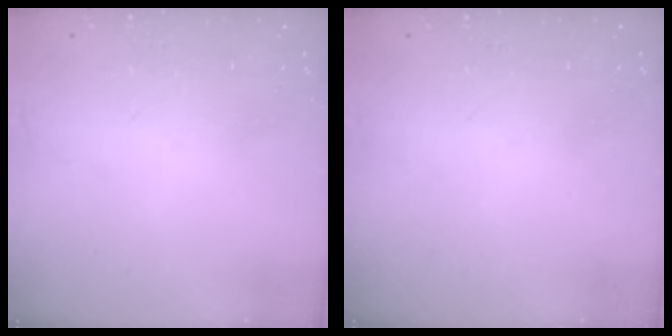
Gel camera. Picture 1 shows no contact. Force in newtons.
{"total": 0.0}